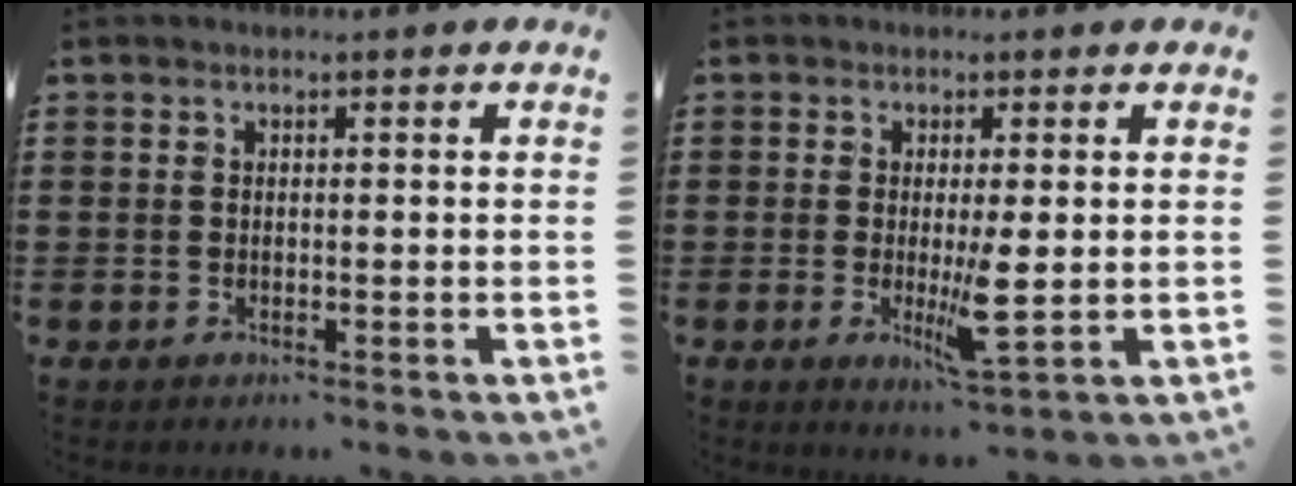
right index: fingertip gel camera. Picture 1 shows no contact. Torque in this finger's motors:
{"motor_torque": [0.07, 0.19, 0.38, 0.06]}